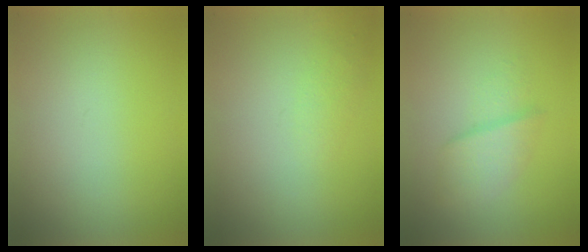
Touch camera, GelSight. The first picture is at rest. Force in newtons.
{"total": 1.2}
{"total": 2.2}